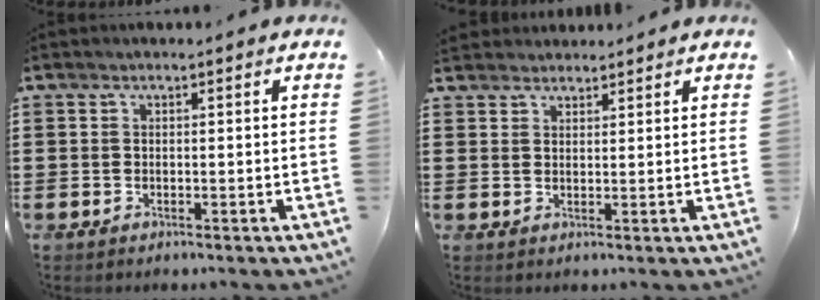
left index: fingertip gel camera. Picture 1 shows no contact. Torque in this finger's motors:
{"motor_torque": [-0.39, 0.74, 0.05, 0.03]}